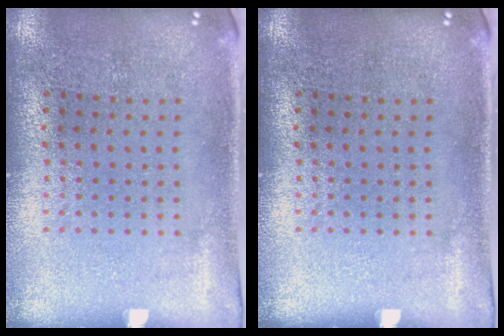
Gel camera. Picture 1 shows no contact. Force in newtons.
{"total": 0.0}